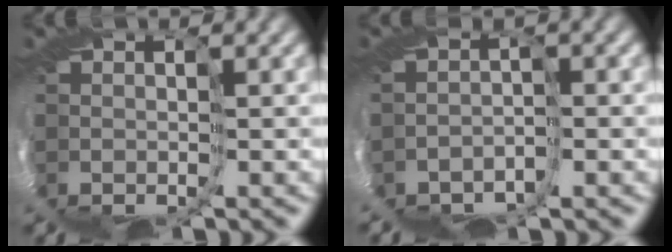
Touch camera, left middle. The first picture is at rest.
{"total": 4.0, "force": [-3.0, -1.3, -2.3], "torque": [0.029, 0.001, -0.043]}